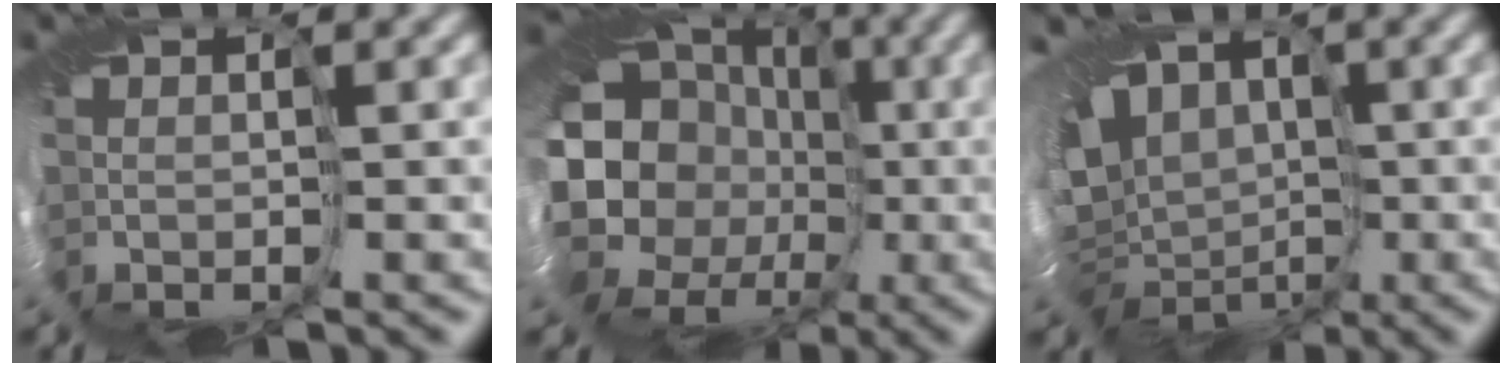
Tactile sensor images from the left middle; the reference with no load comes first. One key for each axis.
{"total": 18.1, "fx": -4.2, "fy": 15.6, "fz": 8.1, "tx": -0.110, "ty": -0.013, "tz": -0.119}
{"total": 12.4, "fx": -0.7, "fy": 9.4, "fz": 8.1, "tx": -0.128, "ty": -0.011, "tz": -0.029}